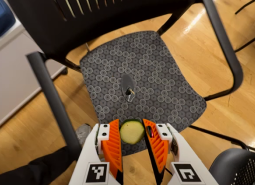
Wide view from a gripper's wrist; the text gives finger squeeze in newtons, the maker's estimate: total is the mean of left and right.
{"total": 9.1, "left": 9.3, "right": 8.9}